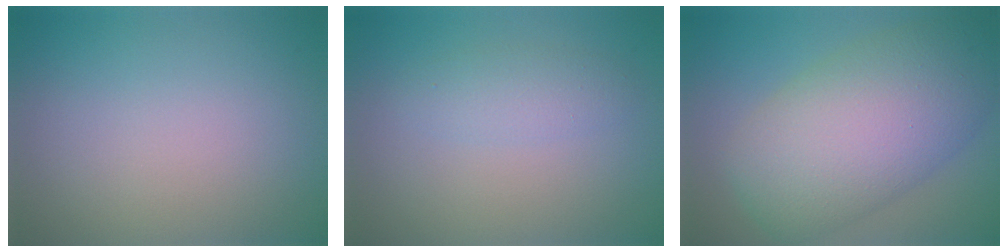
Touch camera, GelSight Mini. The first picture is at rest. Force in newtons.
{"total": 1.9, "press": 1.9, "slide": 0.0}
{"total": 10.7, "press": 10.7, "slide": 0.3}